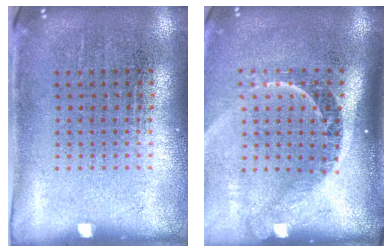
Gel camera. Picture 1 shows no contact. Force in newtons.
{"total": 2.3, "press": 1.6, "slide": 1.6}